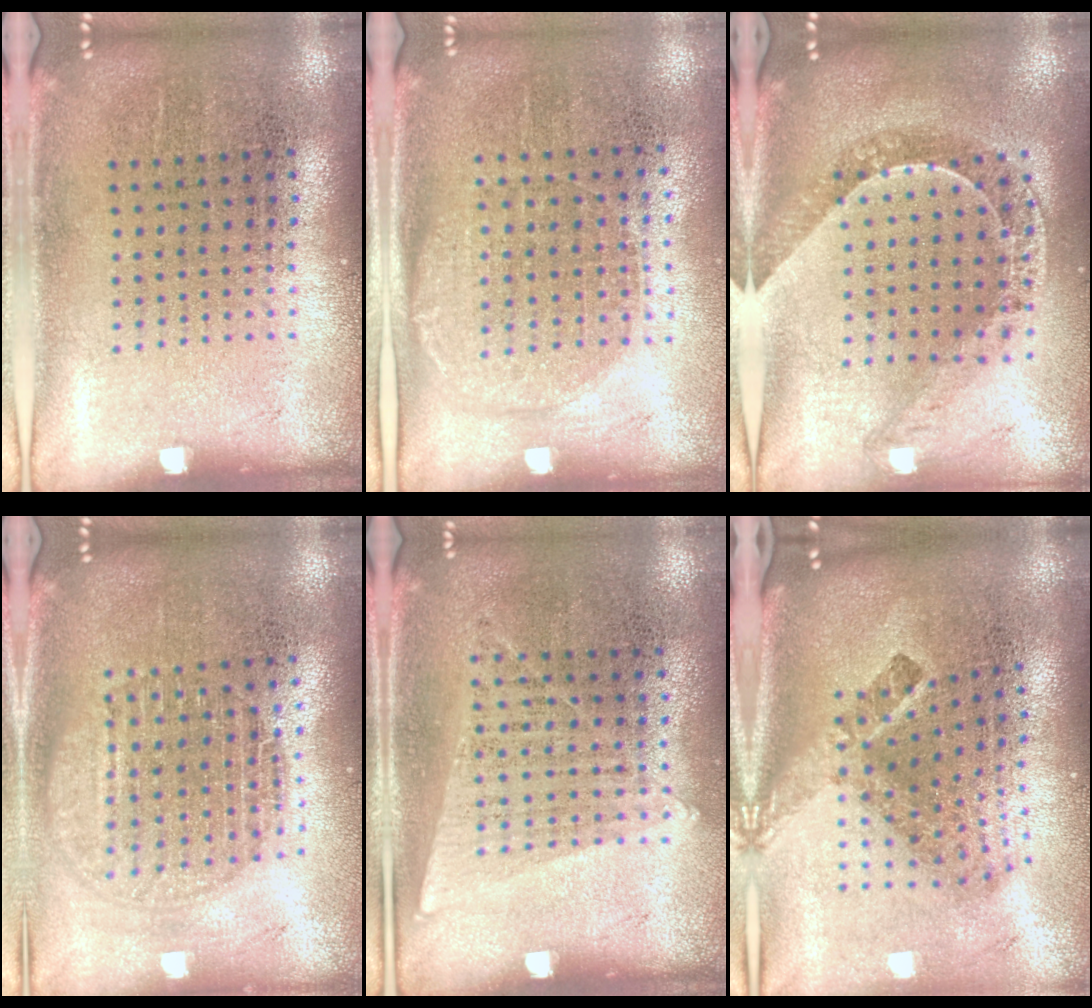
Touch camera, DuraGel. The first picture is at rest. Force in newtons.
{"total": 1.3, "press": 1.1, "slide": 0.6}
{"total": 1.2, "press": 1.2, "slide": 0.3}
{"total": 1.7, "press": 1.5, "slide": 0.9}
{"total": 1.3, "press": 1.1, "slide": 0.6}
{"total": 2.7, "press": 1.7, "slide": 2.1}